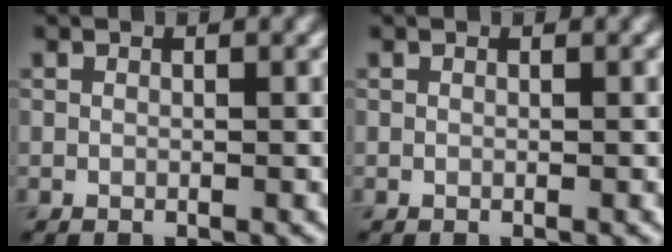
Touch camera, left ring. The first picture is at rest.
{"total": 0.0}